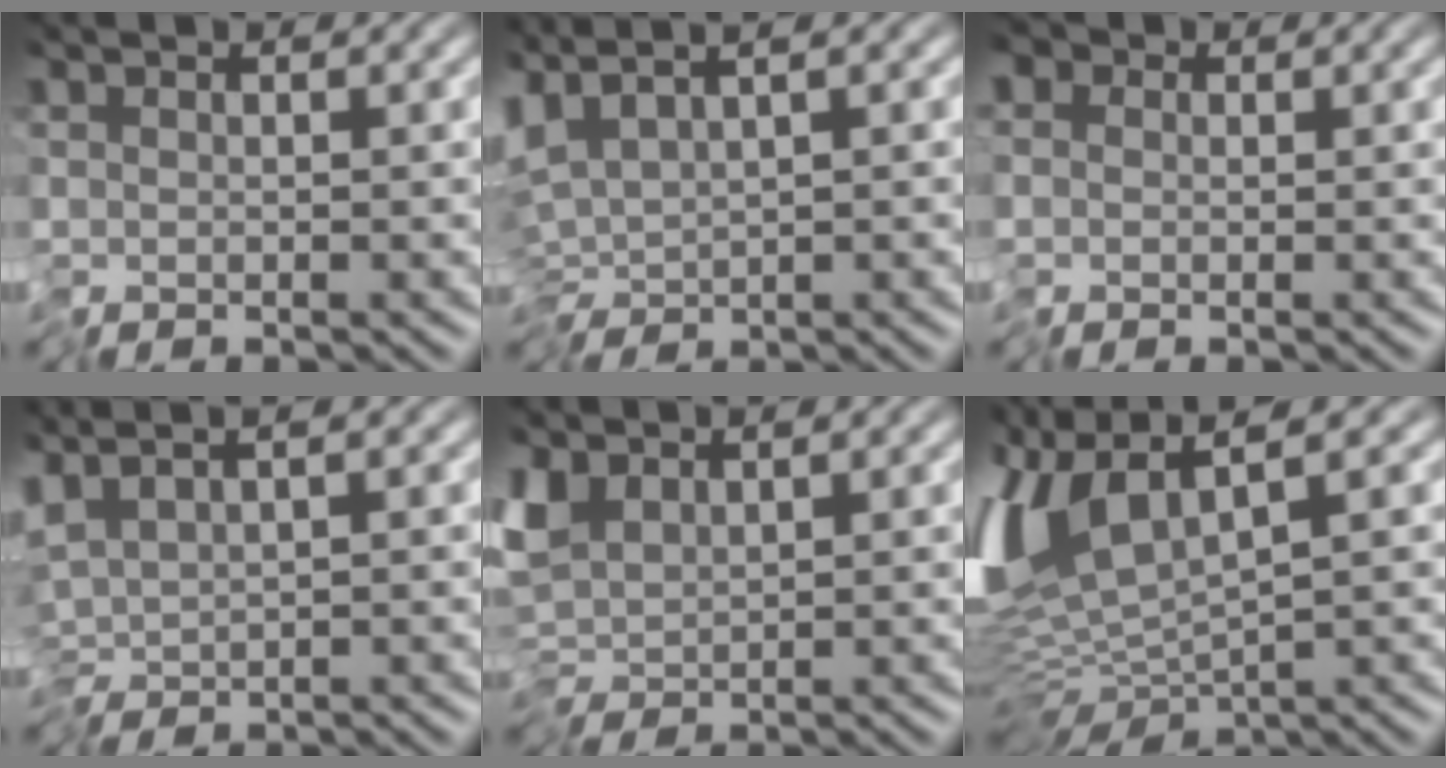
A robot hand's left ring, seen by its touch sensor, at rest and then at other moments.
{"total": 5.8, "force": [0.8, 2.6, 5.1], "torque": [-0.112, -0.004, 0.020]}
{"total": 3.5, "force": [0.3, 3.0, 1.6], "torque": [-0.038, 0.012, -0.006]}
{"total": 3.6, "force": [0.6, 1.6, 3.1], "torque": [-0.065, 0.000, 0.006]}
{"total": 2.8, "force": [0.6, 1.8, 2.1], "torque": [-0.039, 0.003, 0.003]}
{"total": 8.2, "force": [1.1, 3.1, 7.5], "torque": [-0.166, -0.001, 0.020]}